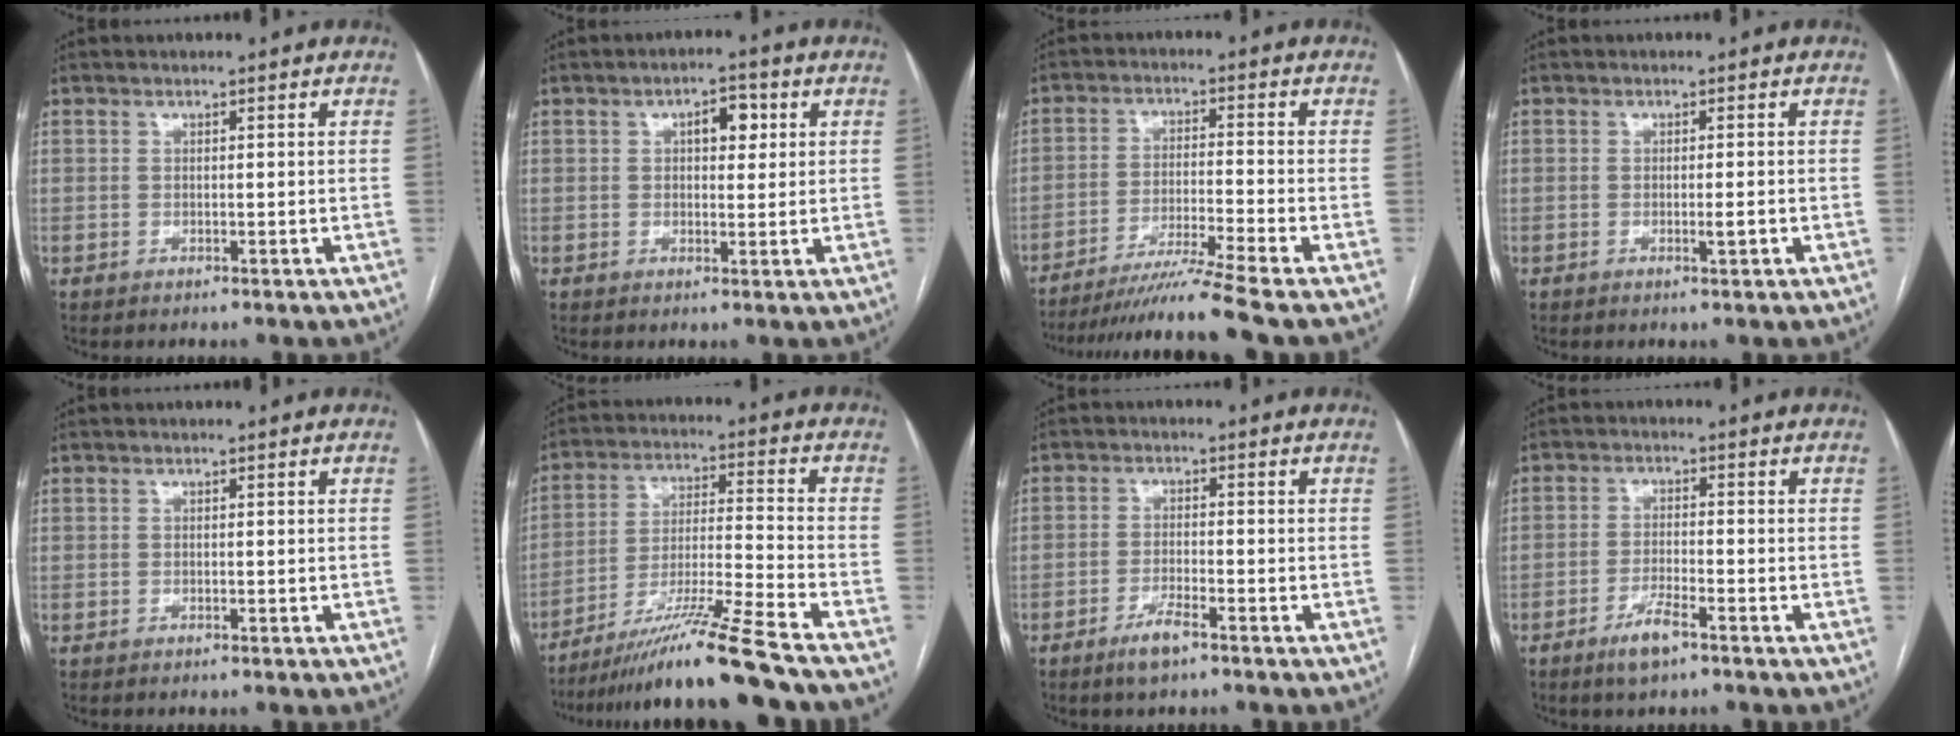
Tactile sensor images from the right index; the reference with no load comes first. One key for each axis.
{"total": 4.2, "fx": 1.3, "fy": 2.0, "fz": 3.4, "tx": -0.051, "ty": 0.014, "tz": 0.019}
{"total": 10.7, "fx": -8.9, "fy": -3.1, "fz": 5.1, "tx": -0.078, "ty": -0.032, "tz": -0.152}
{"total": 1.5, "fx": -0.6, "fy": -0.1, "fz": 1.4, "tx": -0.027, "ty": -0.003, "tz": -0.008}
{"total": 0.0}
{"total": 15.2, "fx": -12.2, "fy": -2.2, "fz": 8.9, "tx": -0.162, "ty": -0.020, "tz": -0.213}
{"total": 3.9, "fx": -2.7, "fy": 0.6, "fz": 2.8, "tx": -0.059, "ty": -0.004, "tz": -0.049}
{"total": 4.4, "fx": -2.9, "fy": 0.7, "fz": 3.2, "tx": -0.064, "ty": -0.004, "tz": -0.054}